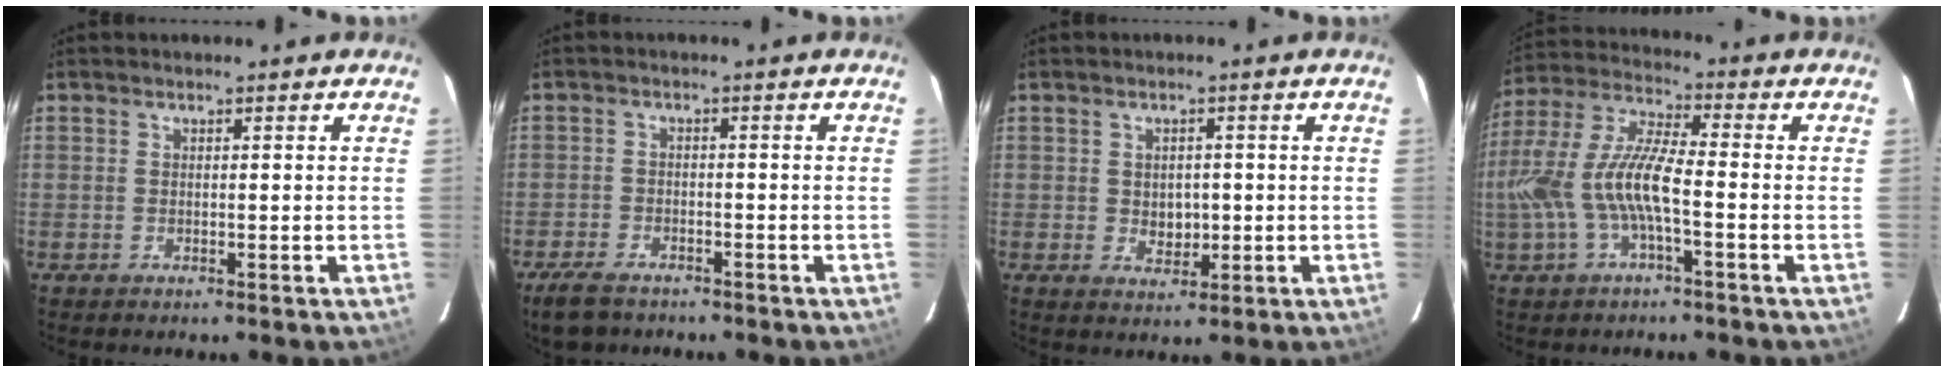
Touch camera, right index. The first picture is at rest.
{"total": 6.3, "force": [-4.9, 3.0, 2.5], "torque": [-0.075, -0.006, -0.085]}
{"total": 3.7, "force": [-0.1, 3.0, 2.2], "torque": [-0.035, 0.002, 0.004]}
{"total": 13.6, "force": [-3.2, 3.4, 12.8], "torque": [-0.264, 0.002, -0.058]}